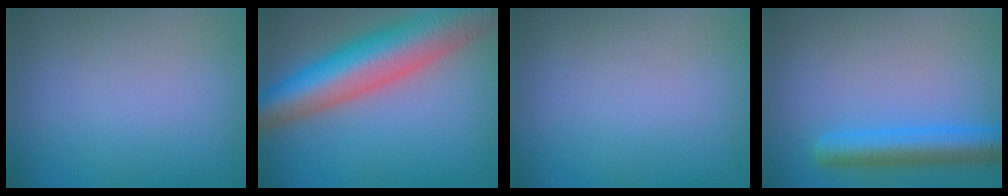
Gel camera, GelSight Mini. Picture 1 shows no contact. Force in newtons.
{"total": 11.5, "press": 11.5, "slide": 0.5}
{"total": 0.0}
{"total": 4.8, "press": 4.8, "slide": 0.2}